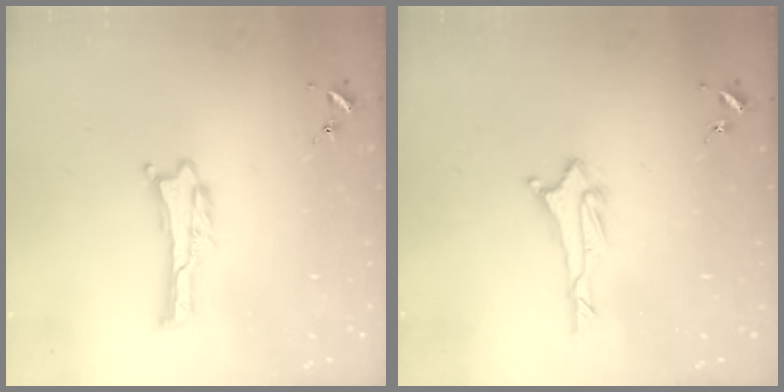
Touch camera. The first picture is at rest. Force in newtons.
{"total": 1.7, "press": 1.6, "slide": 0.6}